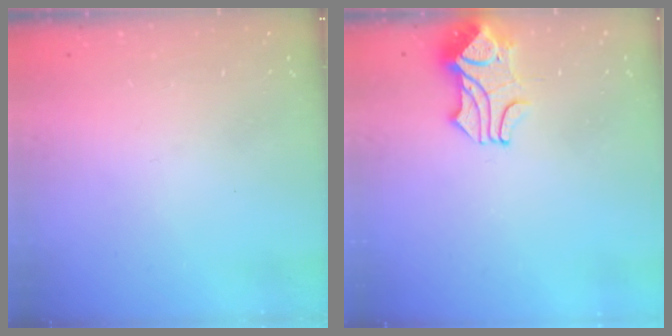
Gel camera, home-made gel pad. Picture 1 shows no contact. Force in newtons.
{"total": 1.9, "press": 1.5, "slide": 1.1}